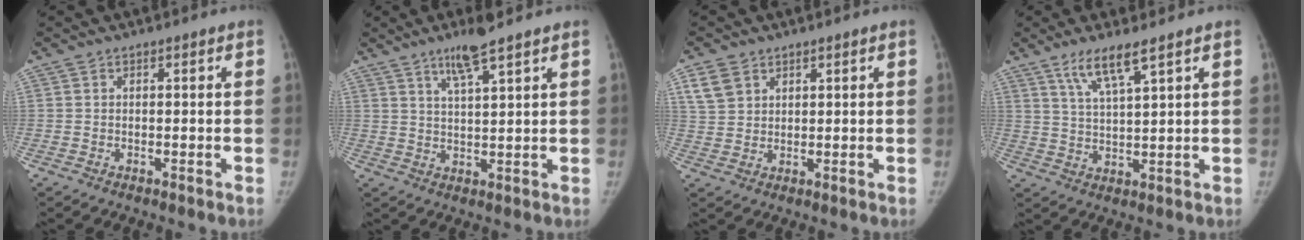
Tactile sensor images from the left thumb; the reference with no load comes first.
{"total": 6.1, "force": [4.2, 0.4, 4.3], "torque": [-0.081, -0.022, 0.079]}
{"total": 5.0, "force": [2.7, 3.6, 2.1], "torque": [-0.028, -0.007, 0.060]}
{"total": 6.6, "force": [4.4, 0.7, 4.9], "torque": [-0.097, -0.024, 0.090]}